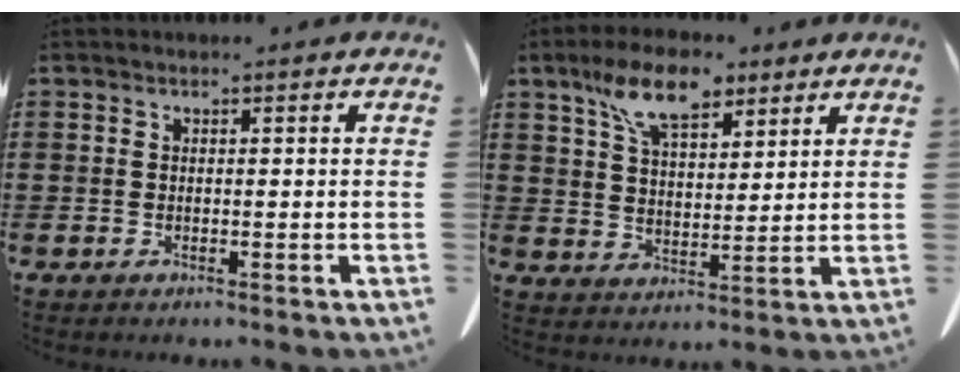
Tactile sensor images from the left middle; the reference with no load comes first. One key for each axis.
{"total": 9.6, "fx": 6.5, "fy": 4.2, "fz": 5.7, "tx": -0.115, "ty": -0.006, "tz": 0.117}